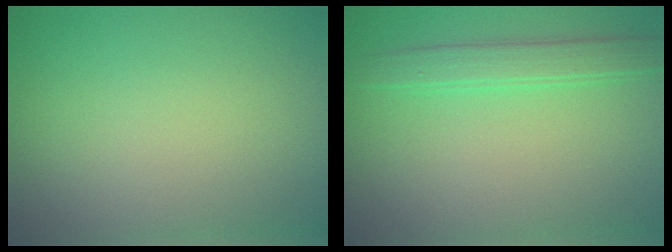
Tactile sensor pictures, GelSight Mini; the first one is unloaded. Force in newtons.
{"total": 2.0, "press": 2.0, "slide": 0.1}